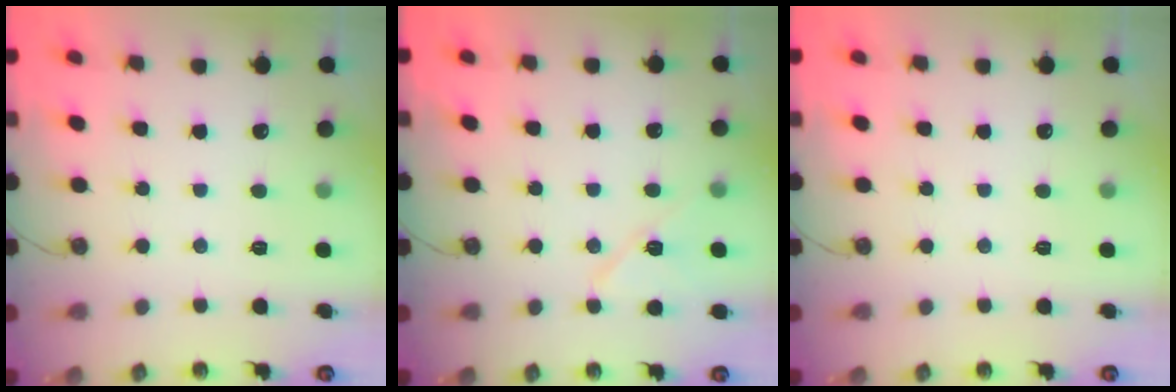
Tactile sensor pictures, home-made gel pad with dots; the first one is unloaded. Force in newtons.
{"total": 8.7, "press": 8.6, "slide": 1.0}
{"total": 0.0}